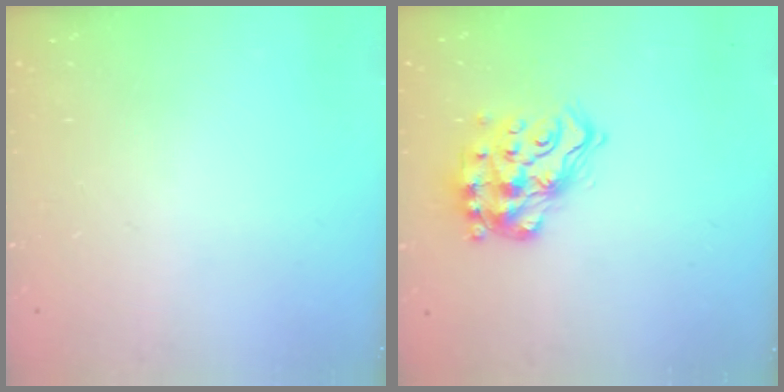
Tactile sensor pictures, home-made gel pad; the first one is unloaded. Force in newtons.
{"total": 15.1, "press": 14.9, "slide": 2.0}